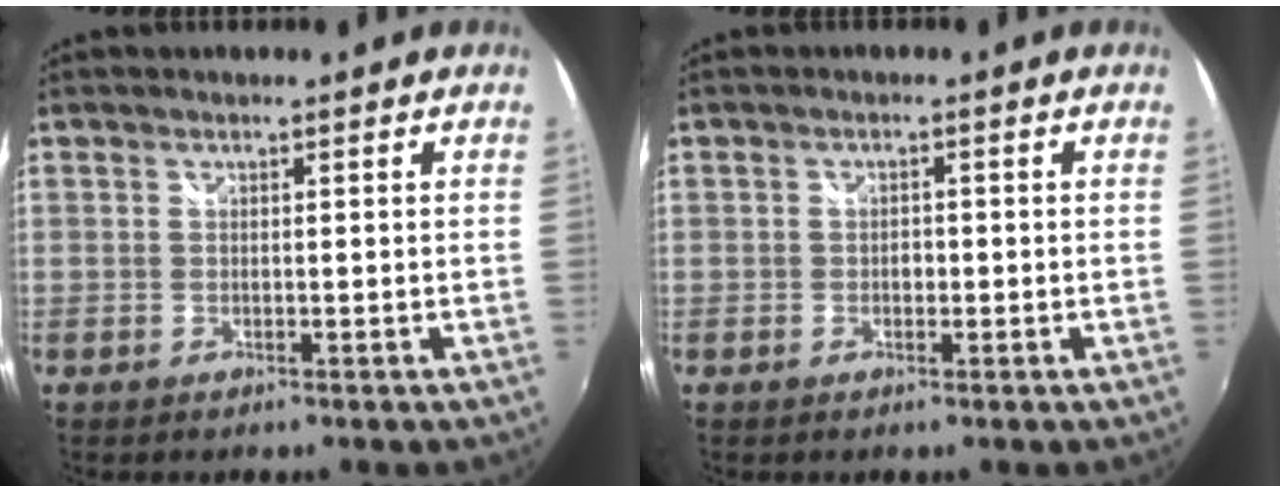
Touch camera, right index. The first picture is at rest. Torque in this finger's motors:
{"motor_torque": [0.27, -0.07, 0.11, 0.02]}